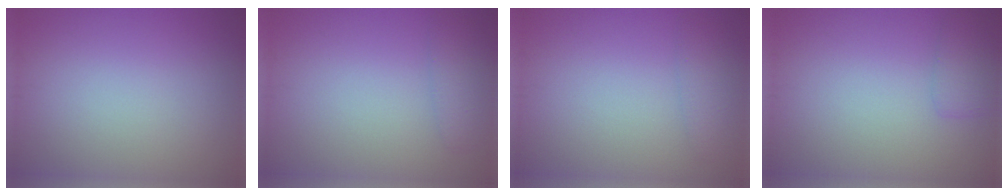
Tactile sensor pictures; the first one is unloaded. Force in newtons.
{"total": 1.7, "press": 1.6, "slide": 0.2}
{"total": 1.5, "press": 1.5, "slide": 0.0}
{"total": 1.6, "press": 1.6, "slide": 0.1}